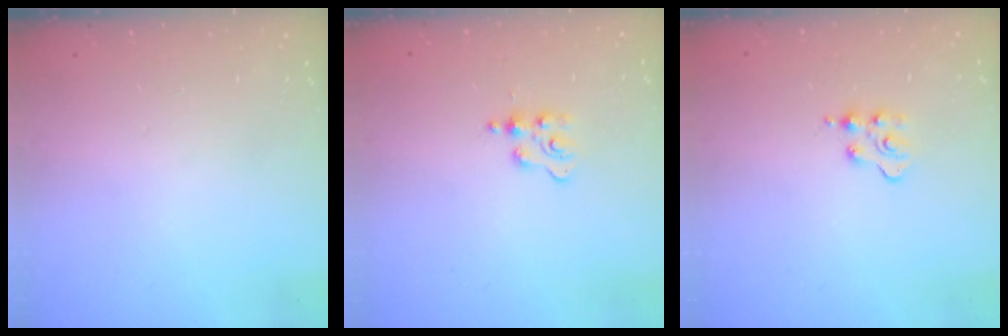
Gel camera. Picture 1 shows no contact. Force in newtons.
{"total": 2.3, "press": 2.3, "slide": 0.4}
{"total": 3.0, "press": 2.9, "slide": 0.4}